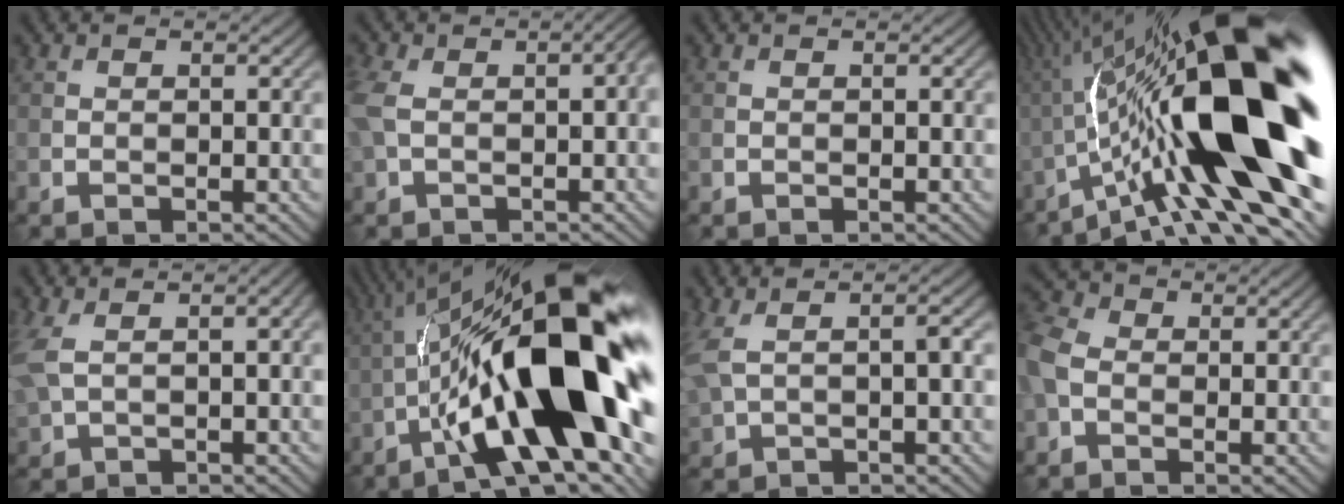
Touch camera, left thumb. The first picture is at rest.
{"total": 7.6, "force": [-0.1, 4.0, 6.4], "torque": [-0.161, -0.001, 0.001]}
{"total": 0.0}
{"total": 23.2, "force": [-1.2, 6.2, 22.3], "torque": [-0.368, 0.022, -0.034]}
{"total": 6.0, "force": [1.4, 2.7, 5.2], "torque": [-0.130, 0.006, 0.032]}
{"total": 22.3, "force": [-3.0, 7.1, 21.0], "torque": [-0.343, 0.024, -0.055]}
{"total": 5.4, "force": [1.2, 2.0, 4.8], "torque": [-0.121, 0.008, 0.024]}
{"total": 5.5, "force": [-1.1, 4.0, 3.7], "torque": [-0.115, 0.000, -0.033]}